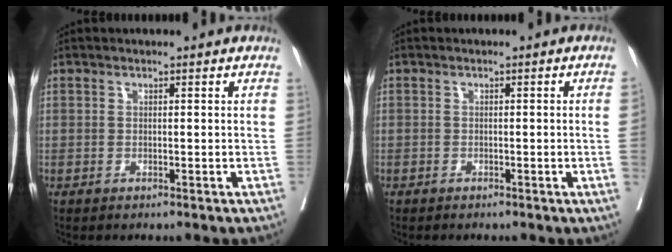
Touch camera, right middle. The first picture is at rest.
{"total": 1.2, "force": [-0.2, -0.5, 1.1], "torque": [-0.008, 0.001, -0.004]}